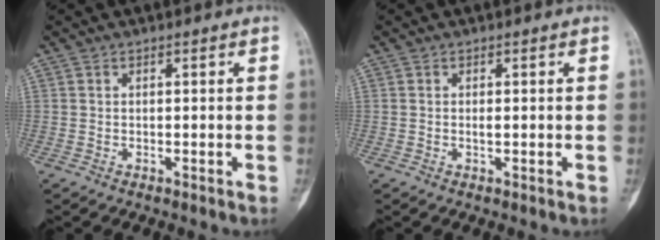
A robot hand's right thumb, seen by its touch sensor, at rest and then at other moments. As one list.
[{"total": 0.6, "force": [0.0, 0.1, 0.6], "torque": [-0.012, -0.001, -0.001]}]